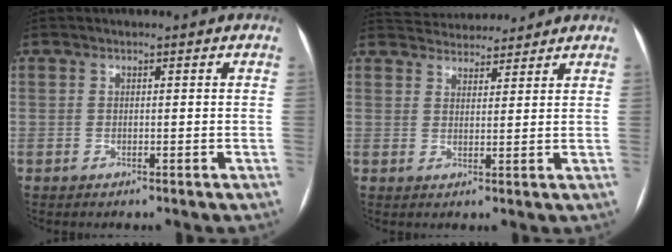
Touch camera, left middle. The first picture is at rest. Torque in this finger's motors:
{"motor_torque": [-0.07, -0.11, -0.01, -0.01]}